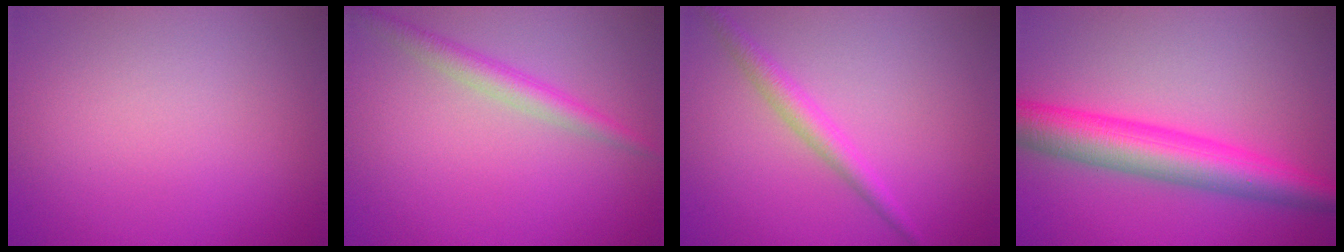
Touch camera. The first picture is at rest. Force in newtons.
{"total": 2.5, "press": 2.5, "slide": 0.0}
{"total": 2.2, "press": 2.2, "slide": 0.1}
{"total": 6.7, "press": 6.7, "slide": 0.1}